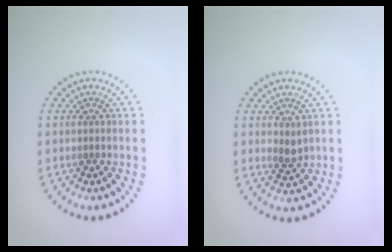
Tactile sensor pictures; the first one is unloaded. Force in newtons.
{"total": 1.1, "press": 1.0, "slide": 0.6}